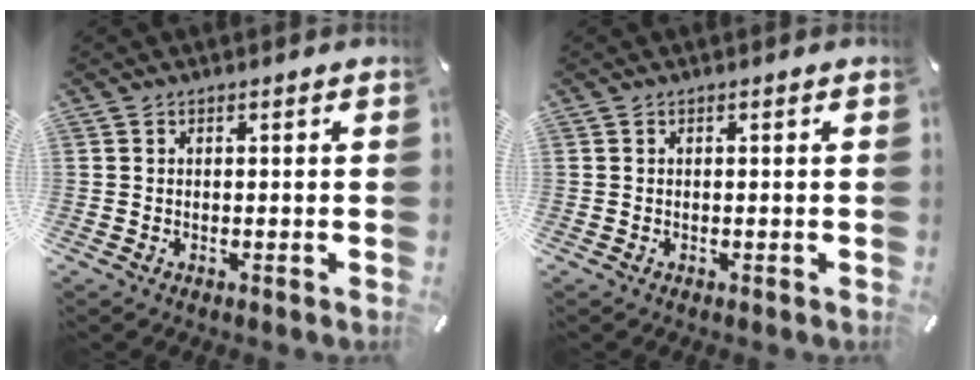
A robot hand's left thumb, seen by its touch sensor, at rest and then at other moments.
{"total": 0.0}